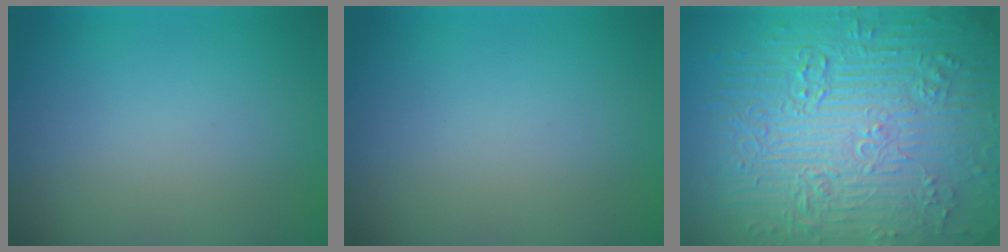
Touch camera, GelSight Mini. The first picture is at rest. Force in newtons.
{"total": 0.0}
{"total": 11.7, "press": 7.7, "slide": 8.8}